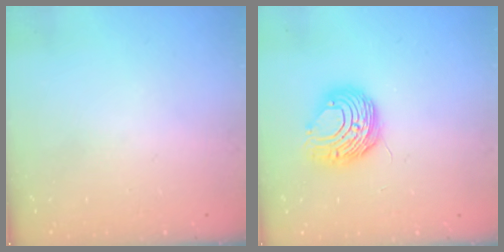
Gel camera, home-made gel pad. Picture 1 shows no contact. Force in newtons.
{"total": 10.0, "press": 9.9, "slide": 1.2}